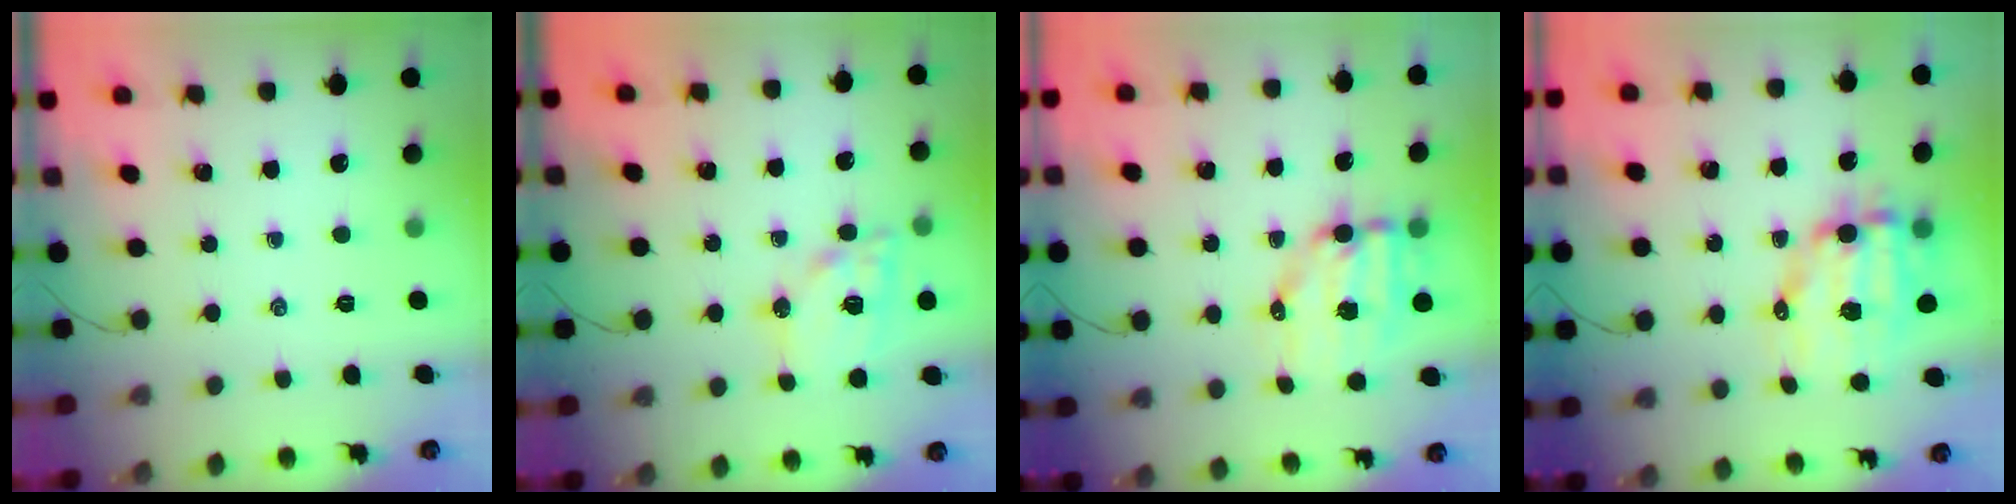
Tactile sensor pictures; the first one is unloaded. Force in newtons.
{"total": 14.4, "press": 14.1, "slide": 2.8}
{"total": 9.1, "press": 8.9, "slide": 1.7}
{"total": 11.1, "press": 10.8, "slide": 2.4}